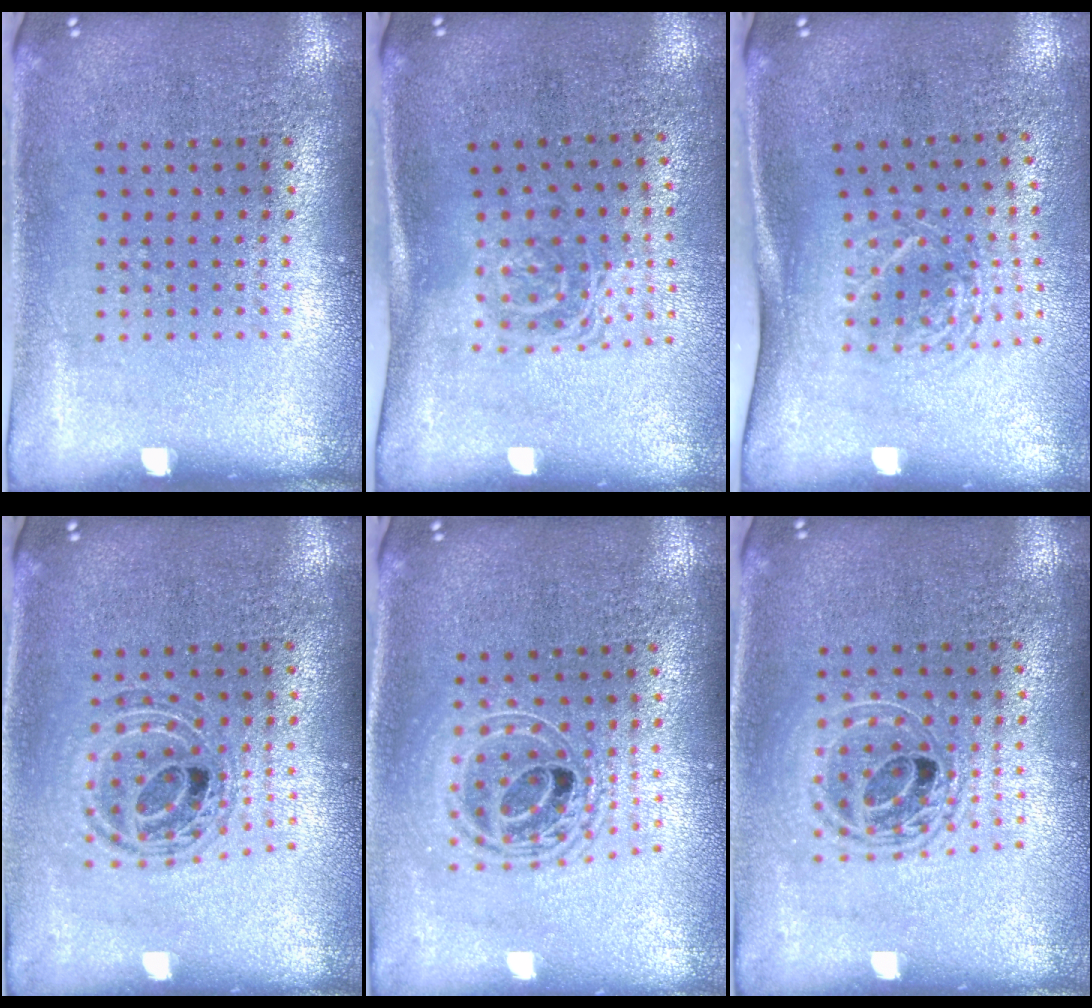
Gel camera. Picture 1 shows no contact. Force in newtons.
{"total": 1.7, "press": 1.1, "slide": 1.3}
{"total": 1.8, "press": 1.3, "slide": 1.2}
{"total": 0.9, "press": 0.9, "slide": 0.2}
{"total": 2.0, "press": 1.5, "slide": 1.2}
{"total": 1.7, "press": 1.4, "slide": 0.9}